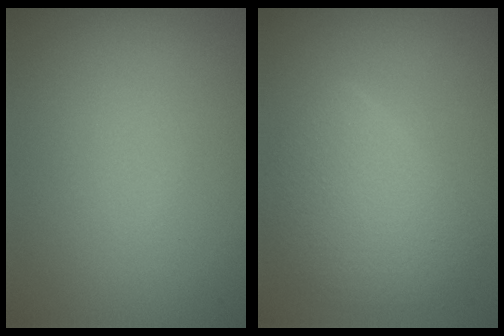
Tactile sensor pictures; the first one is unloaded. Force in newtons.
{"total": 5.0, "press": 5.0, "slide": 0.2}